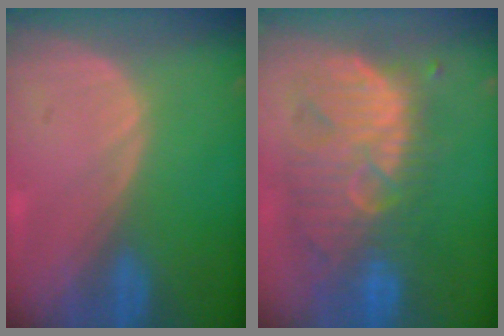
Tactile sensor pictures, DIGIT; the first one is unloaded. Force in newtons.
{"total": 11.2, "press": 10.7, "slide": 3.4}